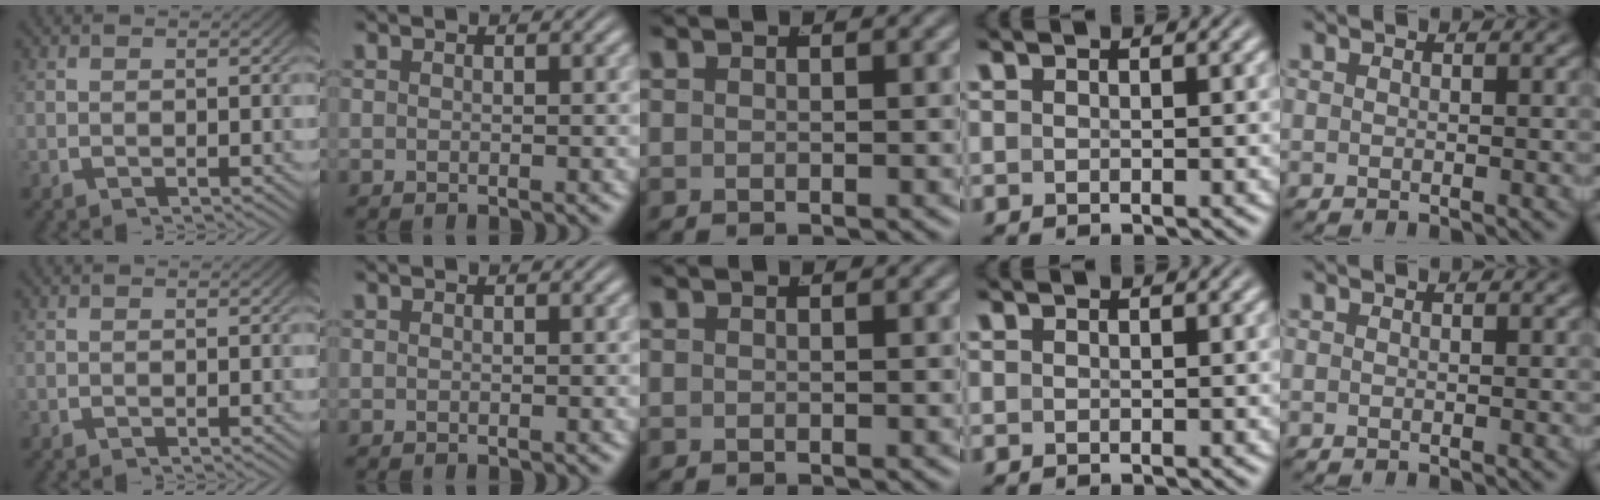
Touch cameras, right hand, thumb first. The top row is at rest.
{}